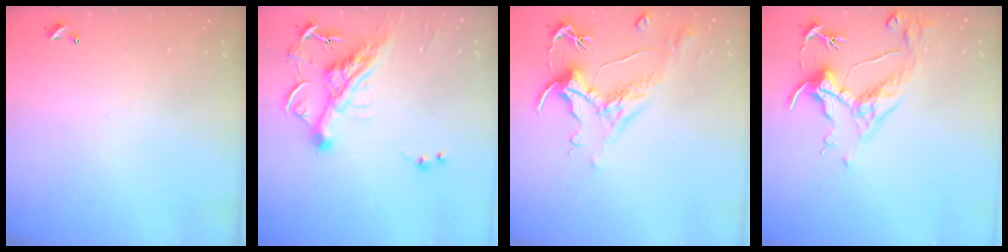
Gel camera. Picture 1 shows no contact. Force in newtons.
{"total": 9.2, "press": 9.2, "slide": 1.3}
{"total": 1.6, "press": 0.7, "slide": 1.4}
{"total": 4.6, "press": 4.5, "slide": 1.0}